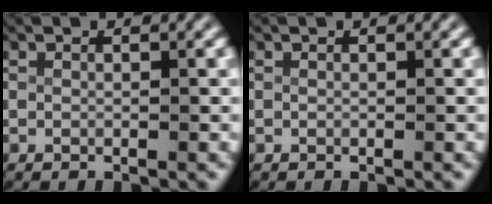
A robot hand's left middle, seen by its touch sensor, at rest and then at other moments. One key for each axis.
{"total": 0.0}